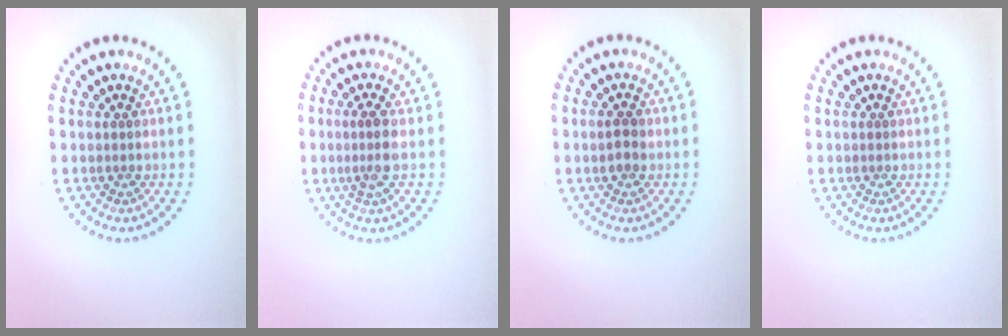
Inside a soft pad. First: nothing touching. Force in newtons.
{"total": 2.2, "press": 1.8, "slide": 1.2}
{"total": 1.6, "press": 1.6, "slide": 0.1}
{"total": 0.0}